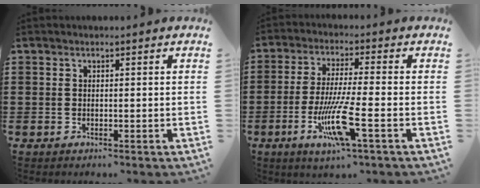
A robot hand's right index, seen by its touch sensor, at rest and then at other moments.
{"total": 9.7, "force": [-3.6, 1.1, 8.9], "torque": [-0.185, -0.018, -0.070]}